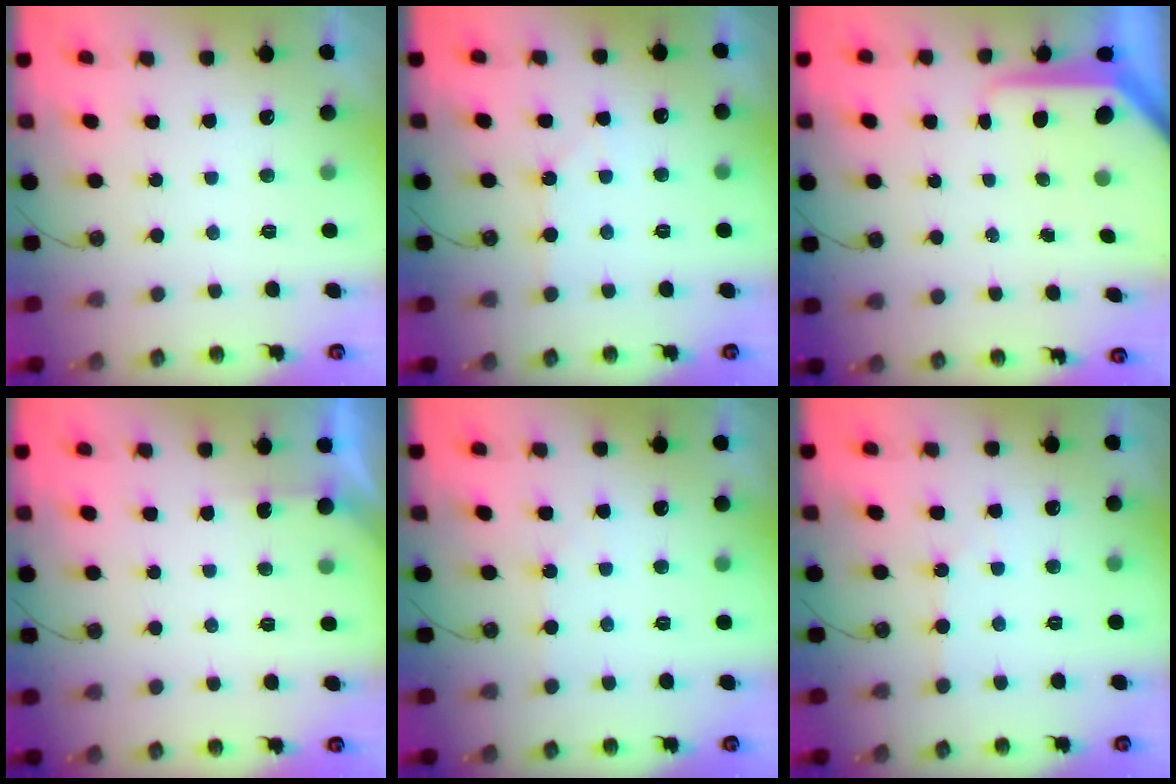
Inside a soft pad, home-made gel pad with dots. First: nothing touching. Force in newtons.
{"total": 5.1, "press": 5.0, "slide": 0.8}
{"total": 9.8, "press": 9.8, "slide": 0.7}
{"total": 2.3, "press": 2.2, "slide": 0.3}
{"total": 1.5, "press": 1.4, "slide": 0.3}
{"total": 2.8, "press": 2.8, "slide": 0.5}